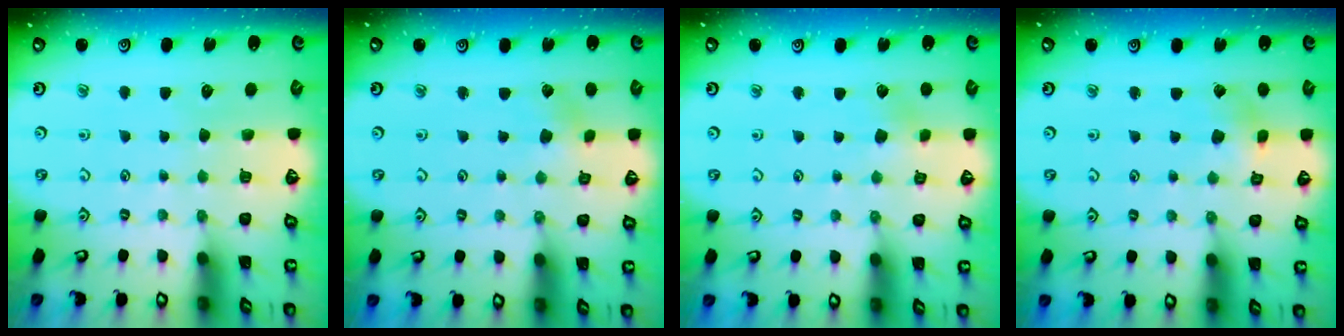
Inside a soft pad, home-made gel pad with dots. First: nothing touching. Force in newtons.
{"total": 2.0, "press": 1.9, "slide": 0.6}
{"total": 2.6, "press": 2.6, "slide": 0.4}
{"total": 2.0, "press": 2.0, "slide": 0.3}